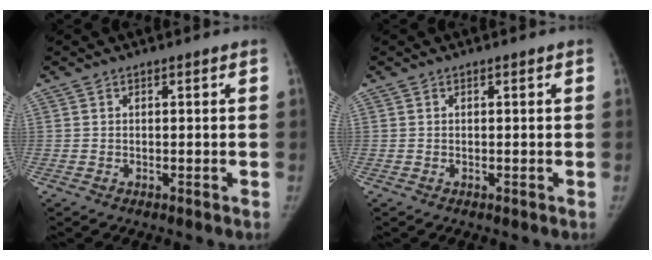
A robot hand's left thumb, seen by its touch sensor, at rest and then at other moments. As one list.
[{"total": 0.0}]